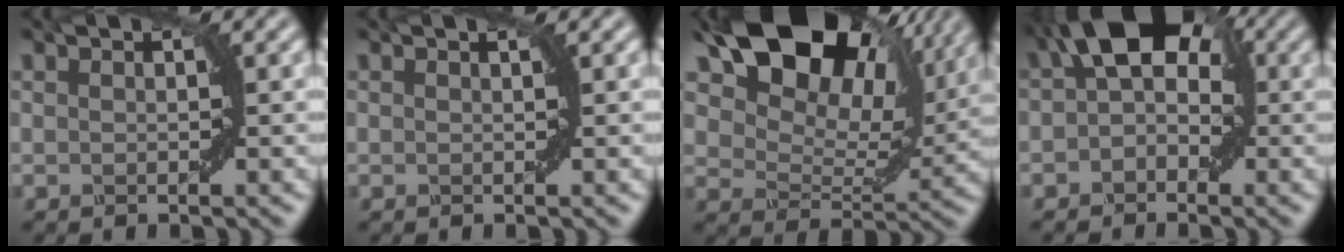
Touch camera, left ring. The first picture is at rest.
{"total": 0.0}
{"total": 13.7, "force": [8.0, 7.6, 8.1], "torque": [-0.136, 0.018, 0.147]}
{"total": 8.2, "force": [1.2, 5.3, 6.1], "torque": [-0.067, 0.035, 0.001]}